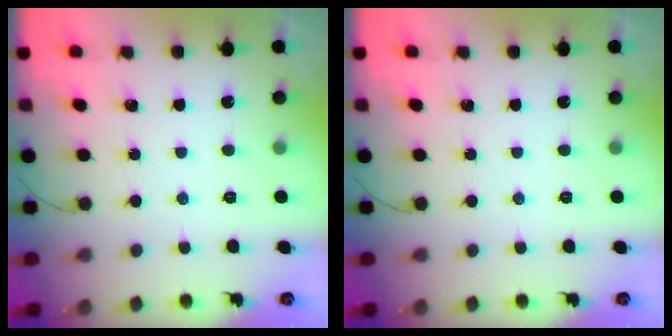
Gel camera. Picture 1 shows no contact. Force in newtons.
{"total": 0.0}